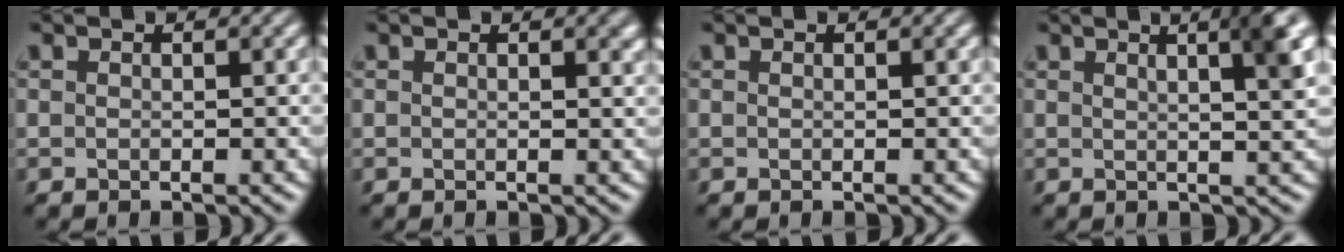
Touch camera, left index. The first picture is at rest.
{"total": 0.9, "force": [0.6, 0.2, 0.6], "torque": [-0.005, 0.001, 0.010]}
{"total": 0.0}
{"total": 5.0, "force": [2.2, 1.4, 4.2], "torque": [-0.031, 0.019, 0.019]}